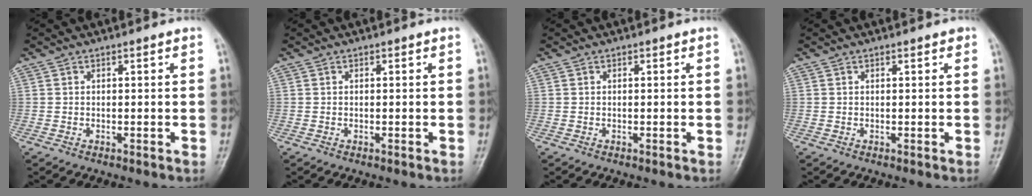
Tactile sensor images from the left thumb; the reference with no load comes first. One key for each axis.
{"total": 0.0}
{"total": 0.0}
{"total": 0.6, "fx": 0.4, "fy": 0.2, "fz": 0.4, "tx": -0.005, "ty": 0.000, "tz": 0.002}